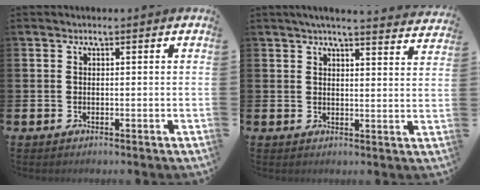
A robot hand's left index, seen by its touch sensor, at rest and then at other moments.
{"total": 4.4, "force": [4.2, -0.4, 1.2], "torque": [-0.020, -0.027, 0.072]}